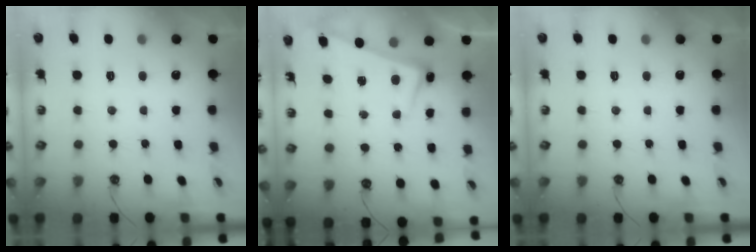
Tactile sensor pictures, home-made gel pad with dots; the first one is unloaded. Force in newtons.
{"total": 2.6, "press": 2.4, "slide": 0.9}
{"total": 0.0}